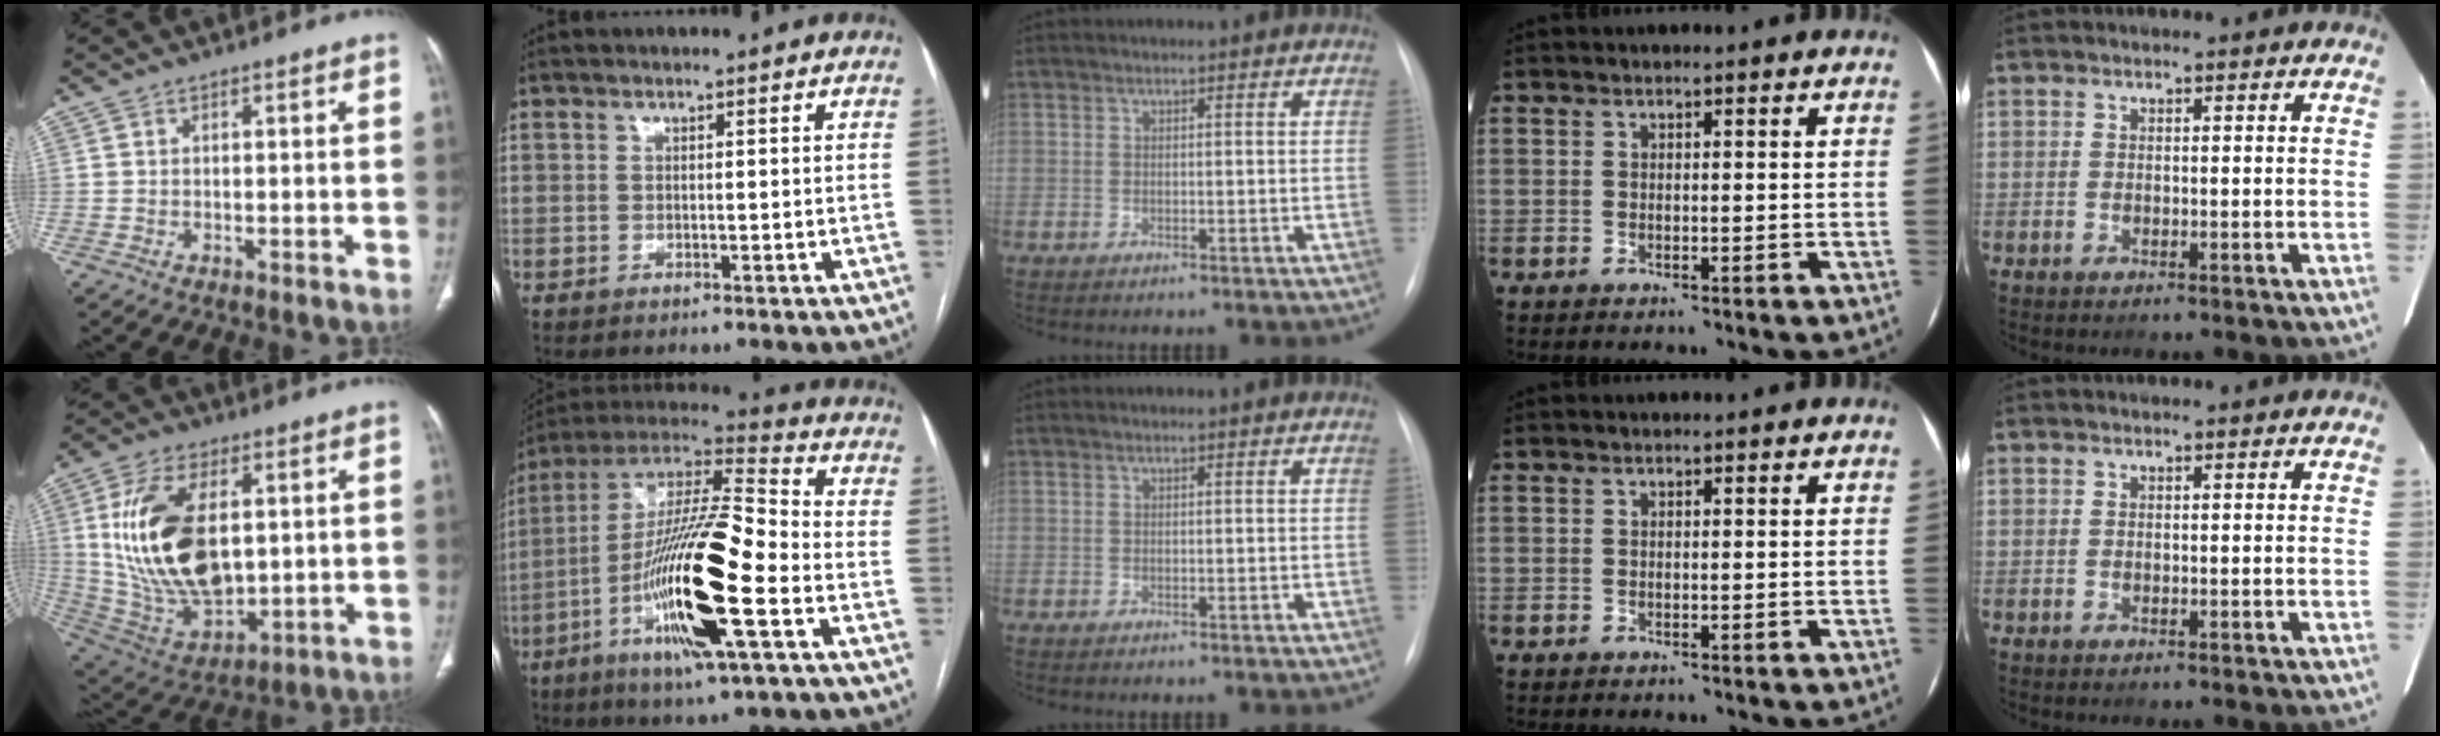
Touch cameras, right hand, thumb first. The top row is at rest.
{"thumb": {"total": 22.4, "force": [2.9, 12.4, 18.4], "torque": [-0.344, -0.018, 0.072]}, "index": {"total": 21.2, "force": [-6.5, 2.1, 20.1], "torque": [-0.394, -0.018, -0.119]}}